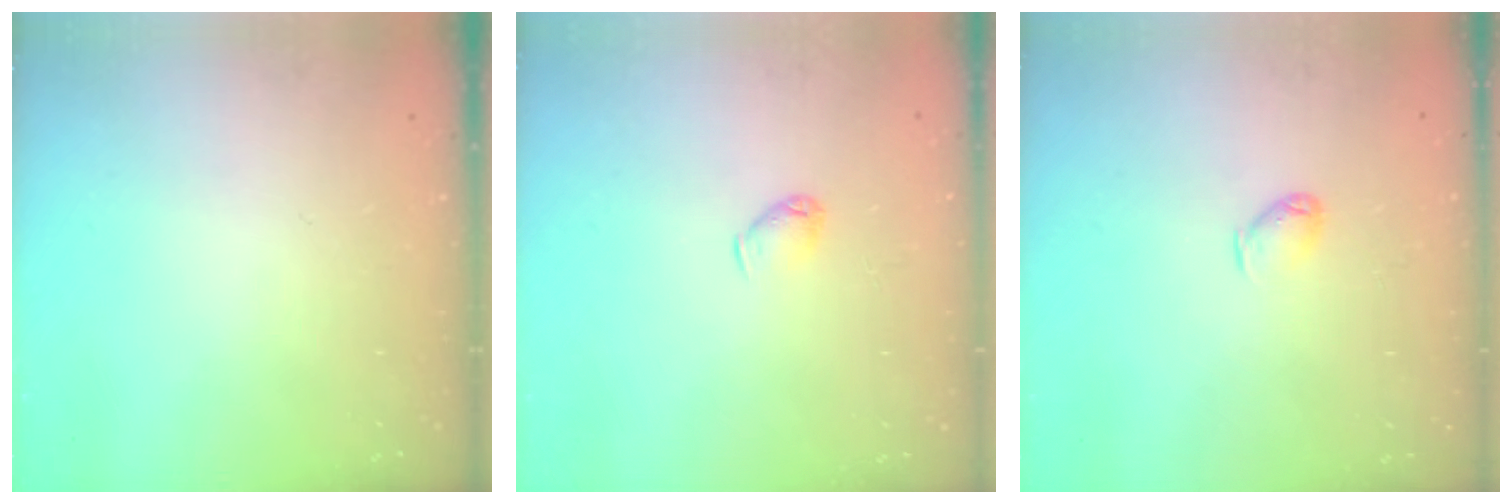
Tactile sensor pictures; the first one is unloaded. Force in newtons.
{"total": 3.7, "press": 3.6, "slide": 0.7}
{"total": 3.5, "press": 3.4, "slide": 0.6}